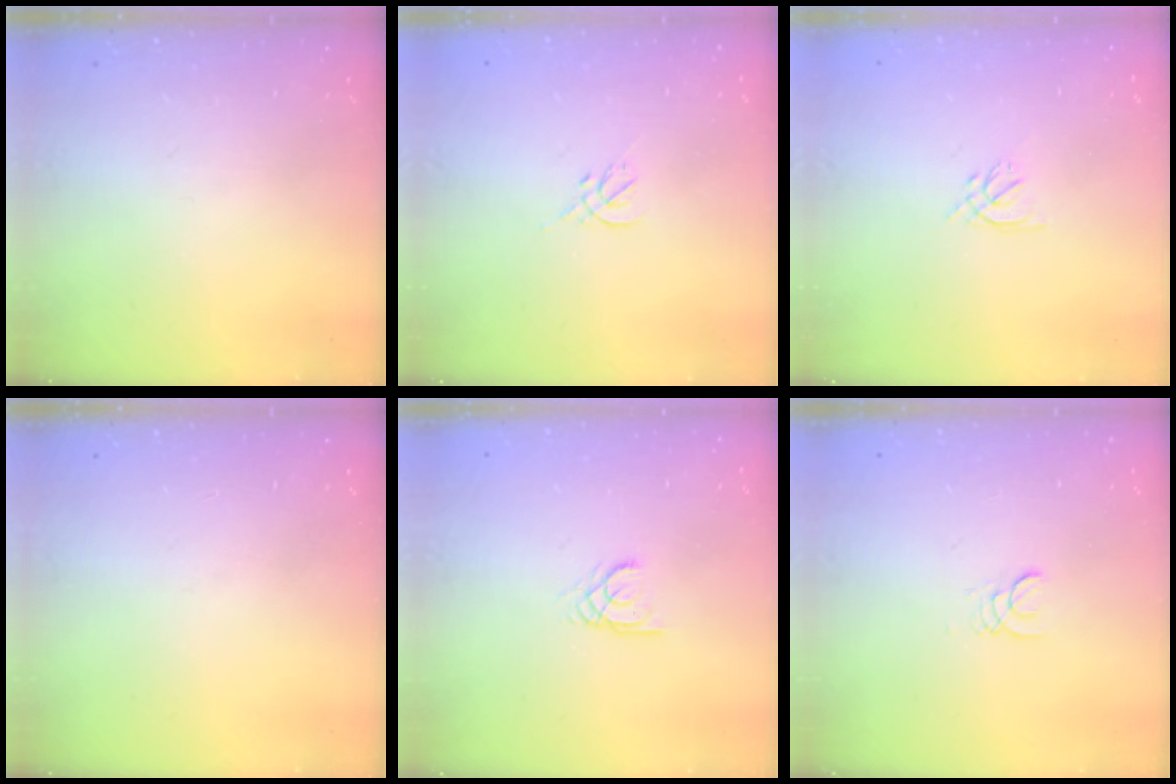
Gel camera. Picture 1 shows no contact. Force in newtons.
{"total": 0.0}
{"total": 1.4, "press": 1.3, "slide": 0.5}
{"total": 0.0}
{"total": 2.0, "press": 2.0, "slide": 0.2}
{"total": 1.3, "press": 1.3, "slide": 0.1}